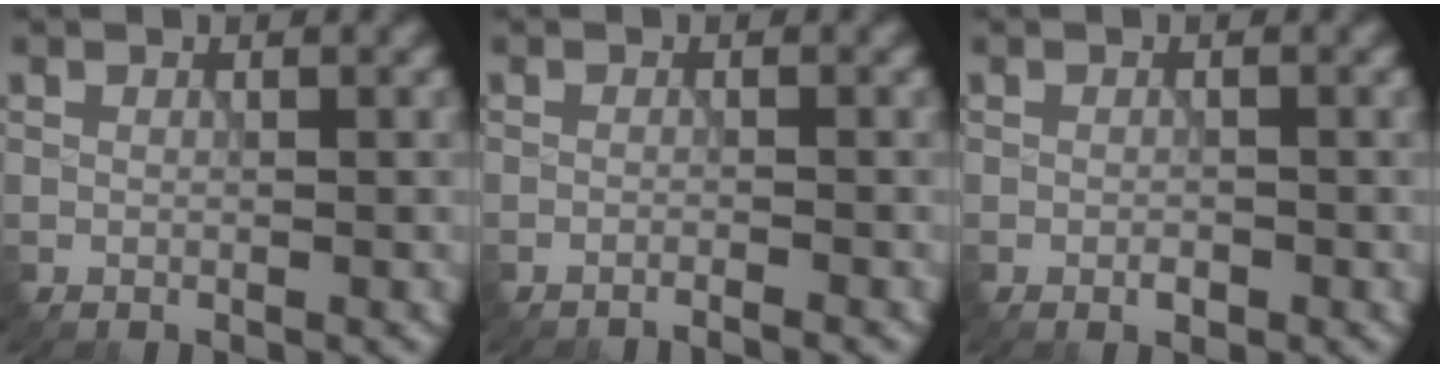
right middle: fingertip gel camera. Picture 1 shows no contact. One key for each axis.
{"total": 1.5, "fx": -1.3, "fy": 0.1, "fz": 0.7, "tx": 0.000, "ty": -0.001, "tz": -0.033}
{"total": 0.8, "fx": -0.4, "fy": 0.4, "fz": 0.6, "tx": -0.009, "ty": 0.000, "tz": -0.007}